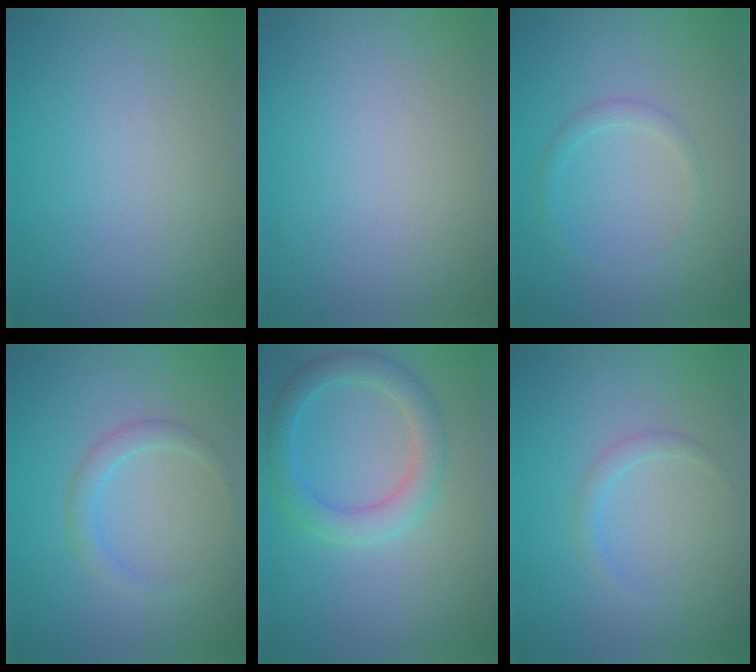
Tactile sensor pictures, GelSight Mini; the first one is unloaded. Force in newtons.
{"total": 0.0}
{"total": 1.0, "press": 1.0, "slide": 0.1}
{"total": 1.6, "press": 1.6, "slide": 0.0}
{"total": 3.3, "press": 3.3, "slide": 0.2}
{"total": 1.1, "press": 1.1, "slide": 0.1}